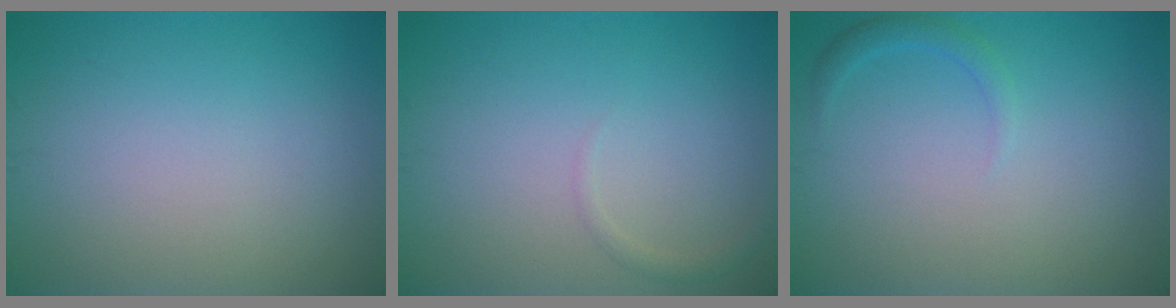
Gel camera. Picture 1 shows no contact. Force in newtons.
{"total": 0.8, "press": 0.8, "slide": 0.1}
{"total": 1.2, "press": 1.2, "slide": 0.1}